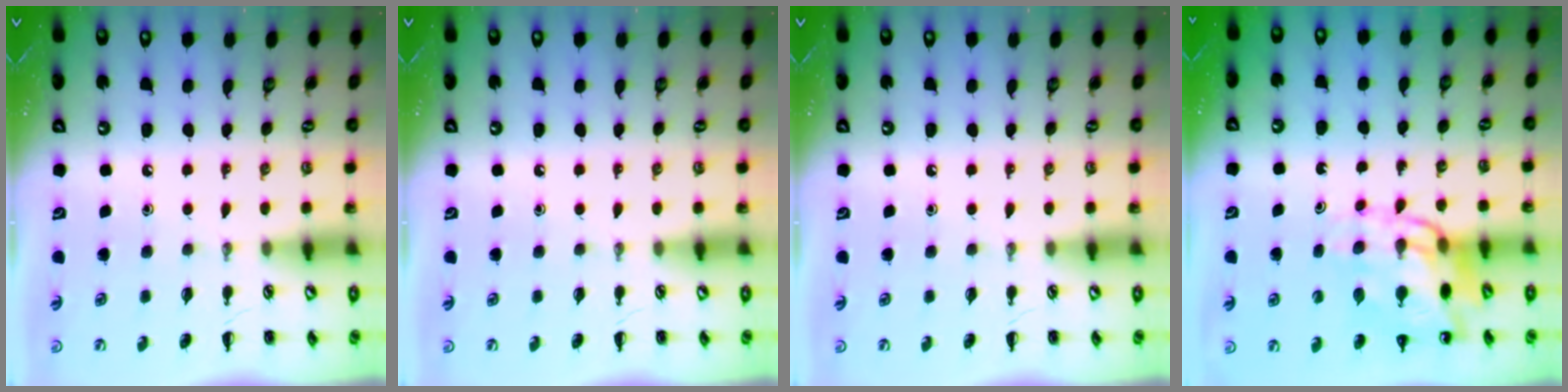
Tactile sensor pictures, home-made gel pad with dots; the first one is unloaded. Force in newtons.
{"total": 0.0}
{"total": 0.0}
{"total": 12.3, "press": 11.8, "slide": 3.6}